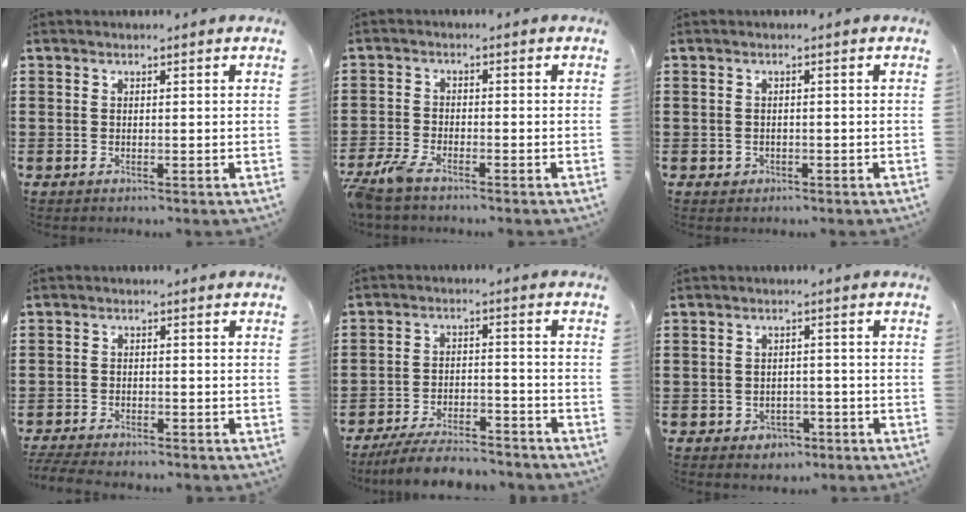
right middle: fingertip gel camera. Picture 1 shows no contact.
{"total": 3.8, "force": [-3.2, 0.7, 1.9], "torque": [-0.068, -0.009, -0.071]}
{"total": 0.7, "force": [-0.3, 0.7, 0.2], "torque": [-0.006, 0.004, -0.007]}
{"total": 2.9, "force": [-2.9, 0.3, 0.4], "torque": [-0.017, -0.002, -0.063]}
{"total": 6.4, "force": [-6.0, 0.8, 2.0], "torque": [-0.034, 0.004, -0.114]}
{"total": 1.9, "force": [-1.4, 1.3, 0.2], "torque": [-0.012, 0.001, -0.033]}